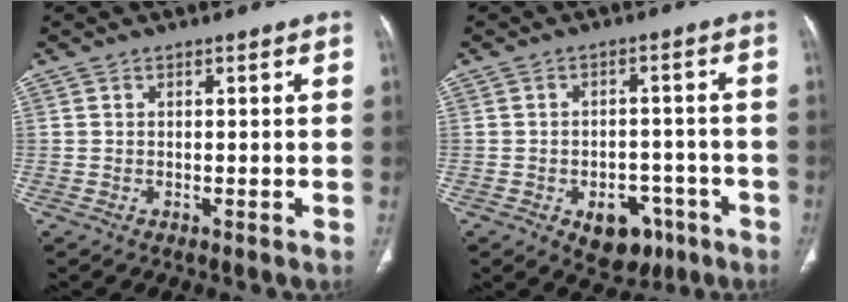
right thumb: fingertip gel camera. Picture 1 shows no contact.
{"total": 8.9, "force": [-4.3, 6.0, 5.0], "torque": [-0.036, 0.029, -0.048]}